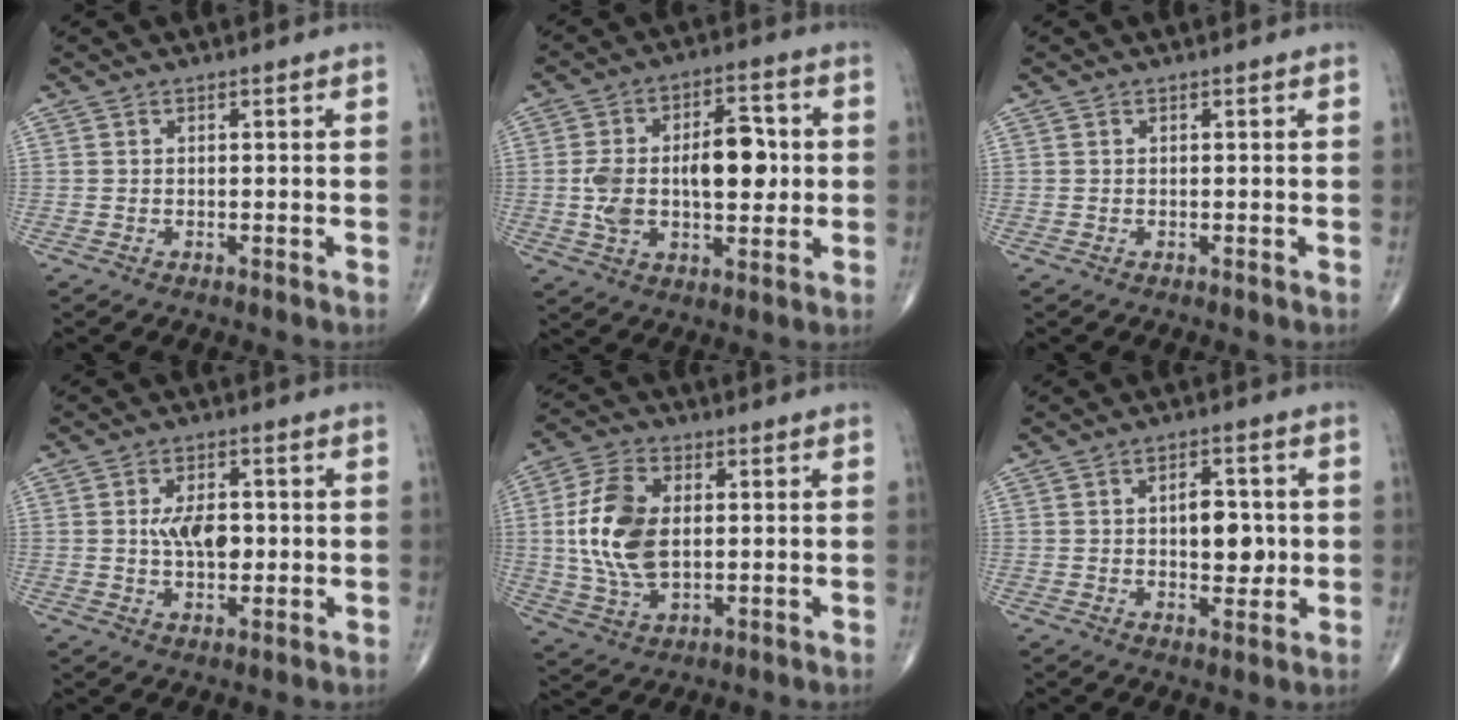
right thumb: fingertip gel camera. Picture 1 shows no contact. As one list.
[{"total": 15.5, "force": [0.4, 8.1, 13.2], "torque": [-0.208, 0.021, 0.010]}, {"total": 0.0}, {"total": 7.2, "force": [0.3, 4.1, 5.9], "torque": [-0.082, 0.001, 0.005]}, {"total": 13.6, "force": [1.0, 8.0, 11.0], "torque": [-0.214, 0.002, 0.021]}, {"total": 7.5, "force": [0.3, 4.1, 6.3], "torque": [-0.064, 0.000, 0.006]}]